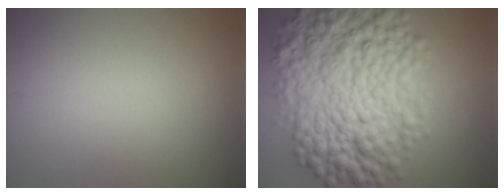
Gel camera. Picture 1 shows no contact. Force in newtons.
{"total": 11.3, "press": 11.3, "slide": 0.1}